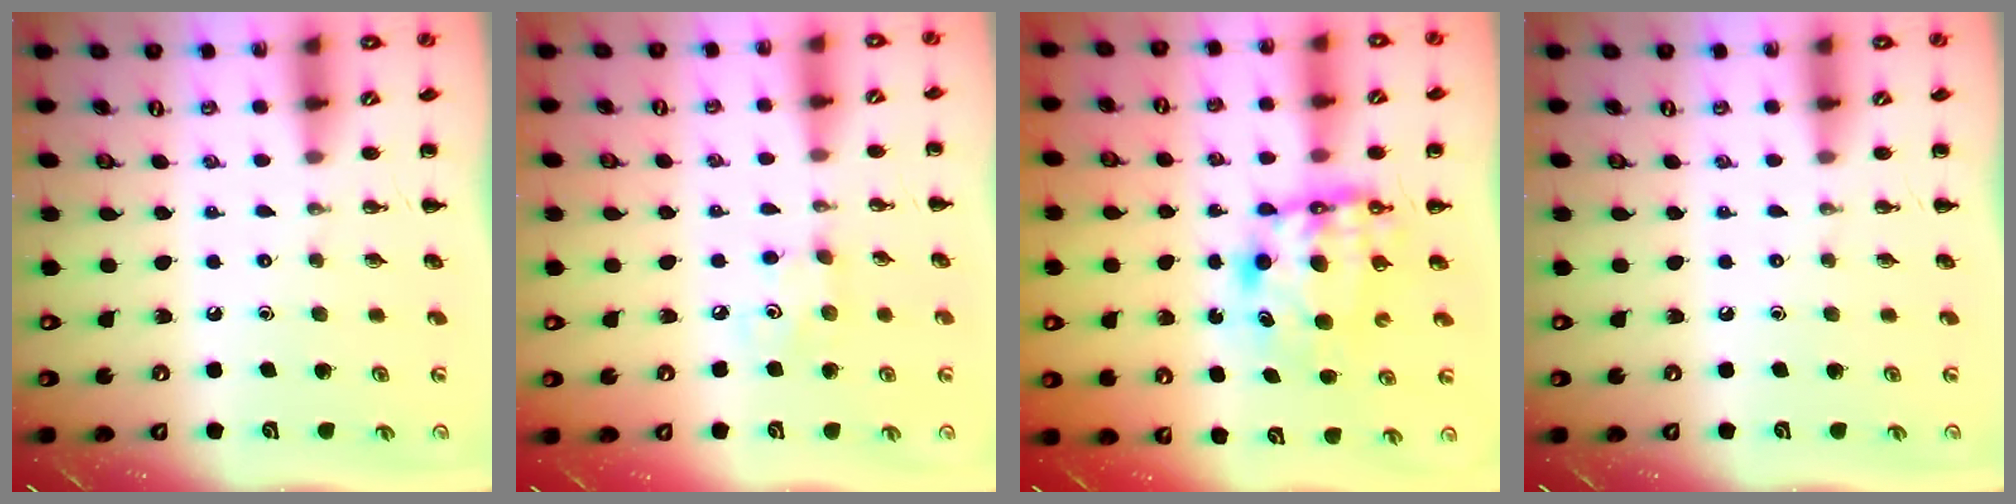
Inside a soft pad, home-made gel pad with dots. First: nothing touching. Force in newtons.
{"total": 3.0, "press": 3.0, "slide": 0.6}
{"total": 7.4, "press": 7.2, "slide": 1.8}
{"total": 0.0}